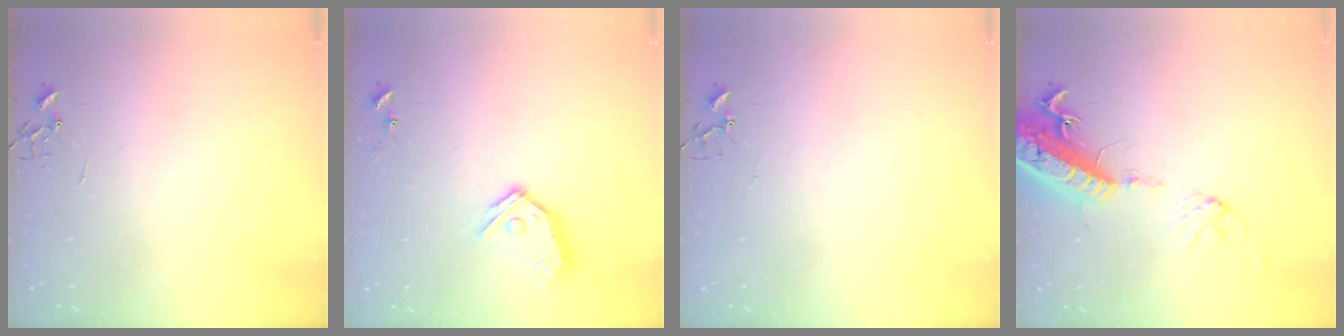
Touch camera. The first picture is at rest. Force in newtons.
{"total": 13.2, "press": 13.1, "slide": 1.6}
{"total": 3.9, "press": 3.9, "slide": 0.3}
{"total": 18.2, "press": 17.7, "slide": 4.2}